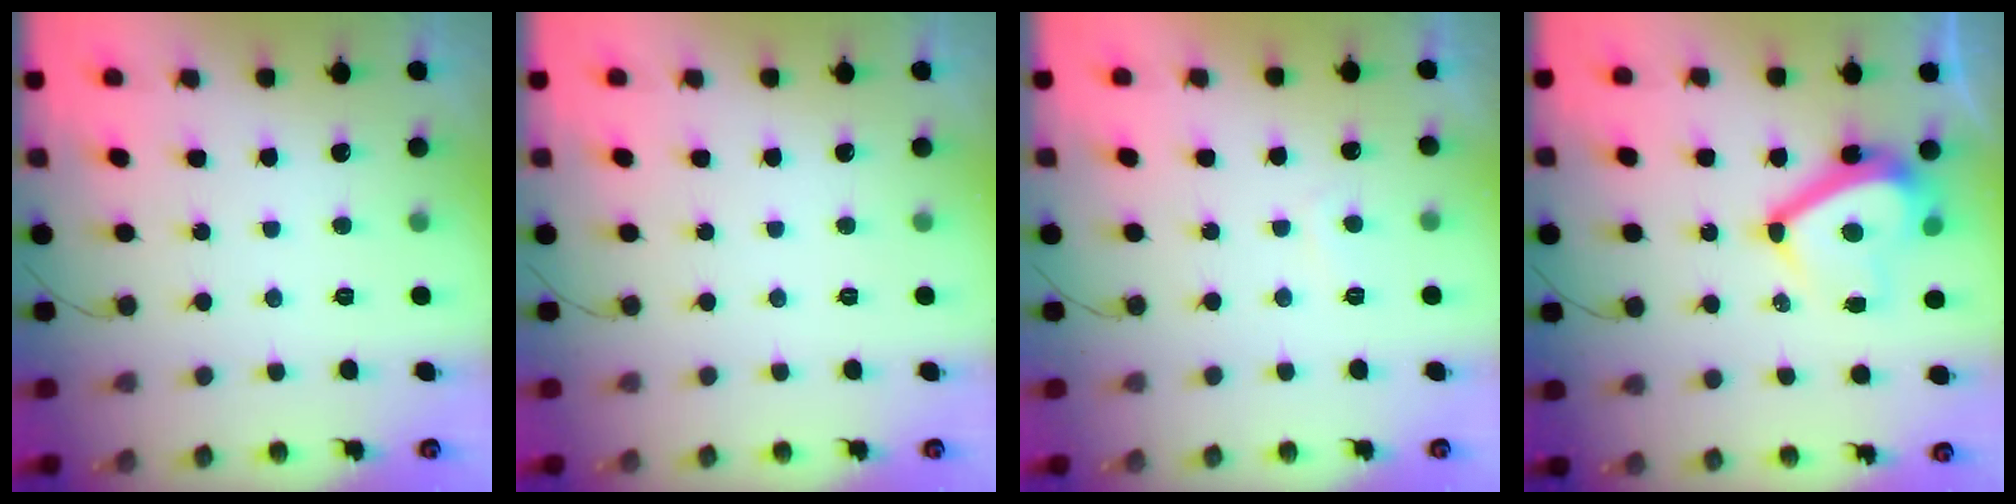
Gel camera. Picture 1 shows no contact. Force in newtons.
{"total": 0.0}
{"total": 0.7, "press": 0.5, "slide": 0.5}
{"total": 10.8, "press": 10.5, "slide": 2.5}